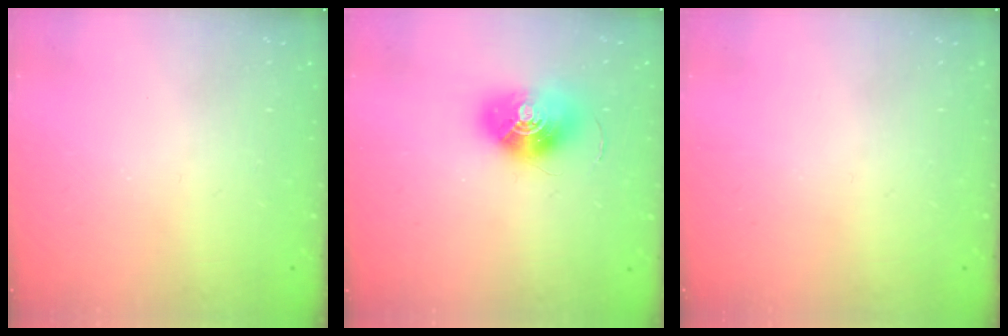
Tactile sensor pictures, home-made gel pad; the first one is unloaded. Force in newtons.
{"total": 13.5, "press": 13.5, "slide": 0.6}
{"total": 0.0}